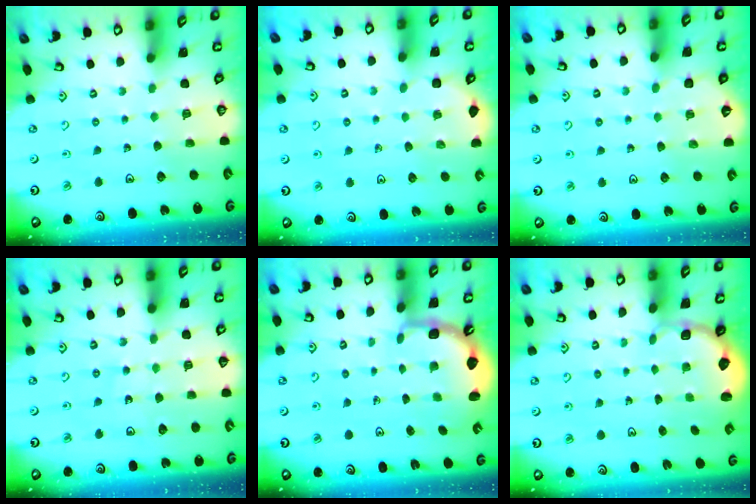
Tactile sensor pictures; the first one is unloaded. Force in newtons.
{"total": 3.2, "press": 2.8, "slide": 1.4}
{"total": 2.9, "press": 2.9, "slide": 0.3}
{"total": 10.0, "press": 9.6, "slide": 2.9}
{"total": 3.8, "press": 3.4, "slide": 1.8}
{"total": 2.6, "press": 2.1, "slide": 1.5}